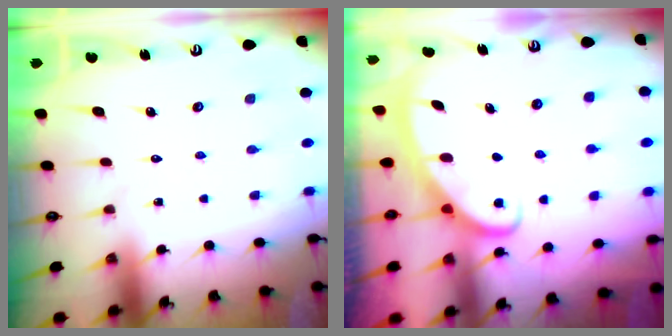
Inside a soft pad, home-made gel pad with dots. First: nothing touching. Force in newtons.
{"total": 3.0, "press": 2.9, "slide": 0.4}